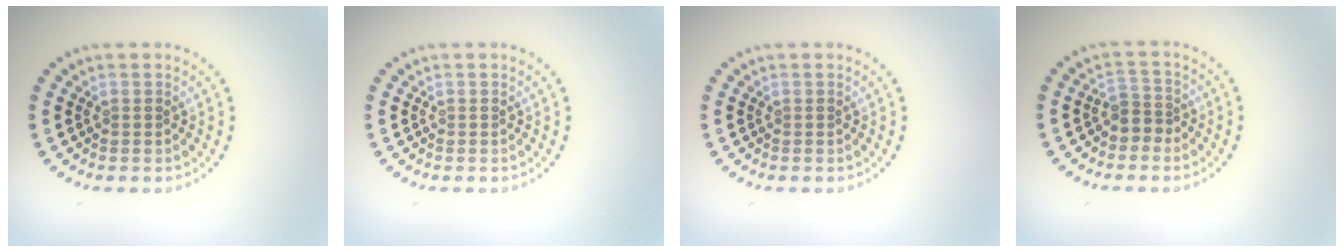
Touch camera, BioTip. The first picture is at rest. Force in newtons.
{"total": 0.0}
{"total": 0.0}
{"total": 2.1, "press": 1.6, "slide": 1.3}